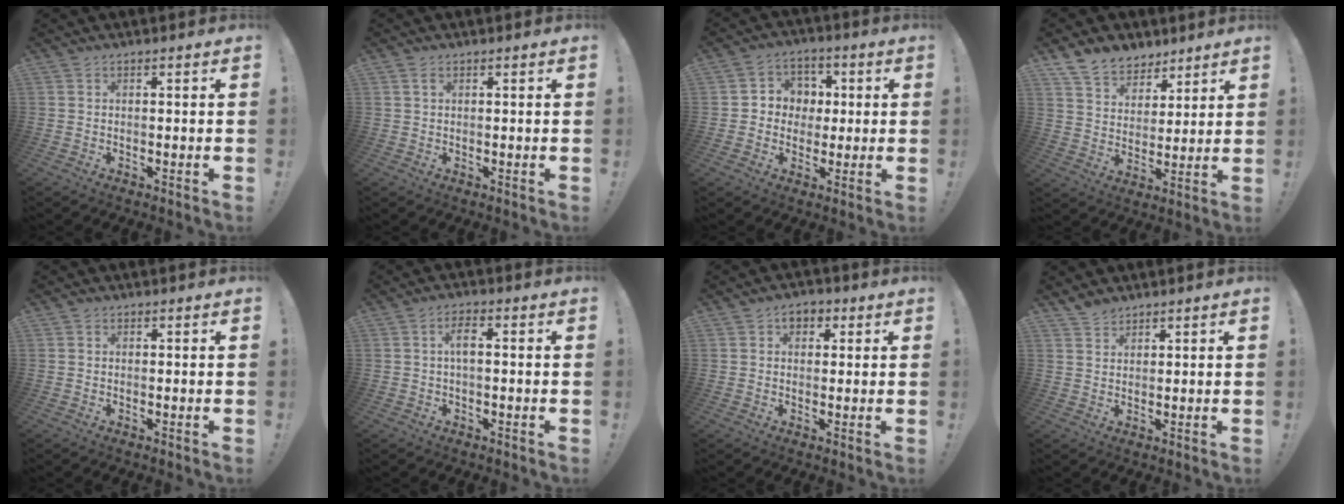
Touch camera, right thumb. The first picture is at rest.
{"total": 1.4, "force": [0.6, 0.7, 1.0], "torque": [-0.019, 0.002, 0.011]}
{"total": 7.8, "force": [-0.4, 7.6, 1.6], "torque": [-0.022, 0.008, 0.000]}
{"total": 10.5, "force": [7.9, 6.5, 2.1], "torque": [-0.047, -0.057, 0.159]}
{"total": 0.0}
{"total": 4.0, "force": [0.2, 1.6, 3.7], "torque": [-0.063, 0.008, 0.000]}
{"total": 4.3, "force": [1.3, 3.4, 2.3], "torque": [-0.026, 0.004, 0.022]}
{"total": 3.1, "force": [2.8, 1.2, 0.7], "torque": [-0.016, -0.014, 0.053]}